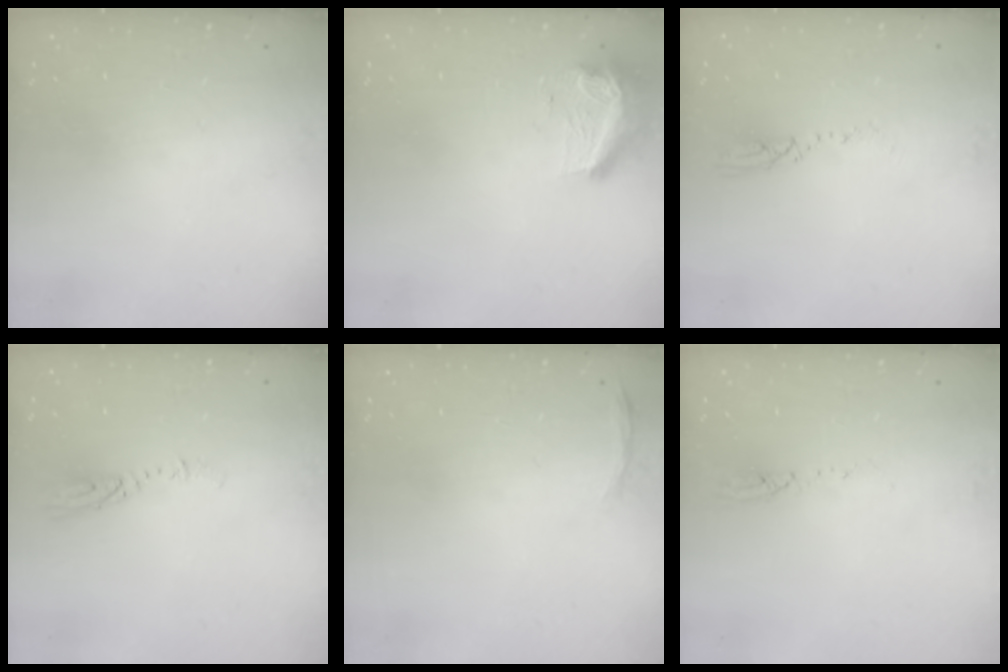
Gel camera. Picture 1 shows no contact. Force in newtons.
{"total": 8.8, "press": 8.6, "slide": 1.7}
{"total": 3.4, "press": 3.4, "slide": 0.4}
{"total": 3.5, "press": 3.4, "slide": 0.3}
{"total": 4.8, "press": 4.7, "slide": 1.0}
{"total": 4.1, "press": 3.9, "slide": 1.4}